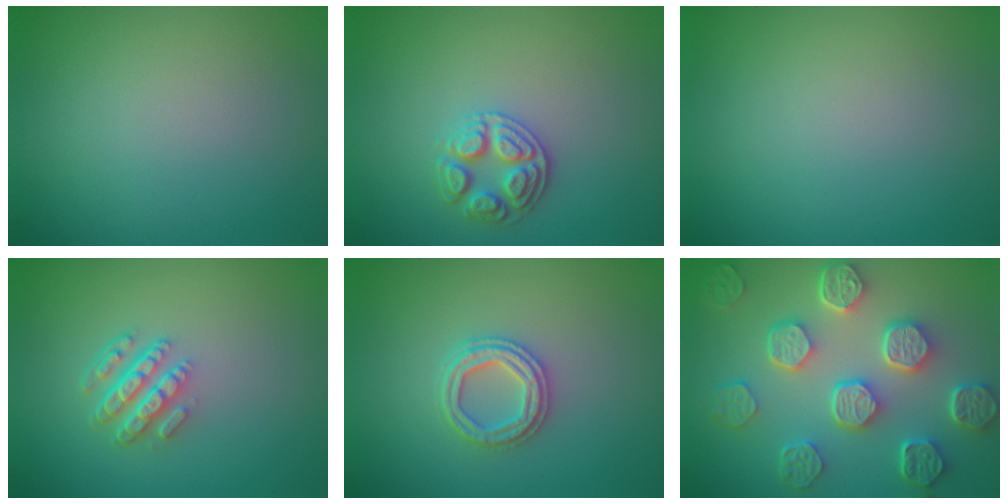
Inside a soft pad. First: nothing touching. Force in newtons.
{"total": 2.8, "press": 2.7, "slide": 0.6}
{"total": 0.0}
{"total": 4.1, "press": 2.9, "slide": 2.9}
{"total": 2.7, "press": 2.6, "slide": 0.7}
{"total": 7.8, "press": 6.1, "slide": 4.9}